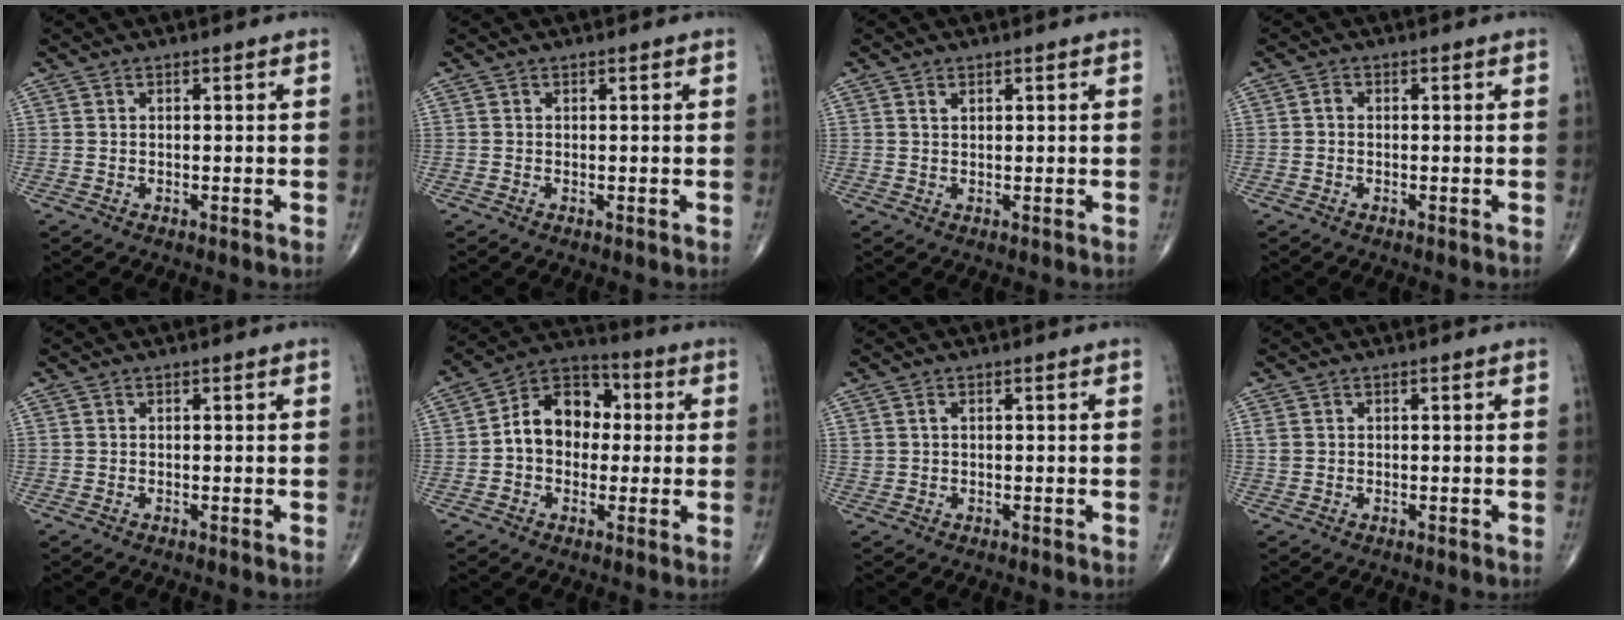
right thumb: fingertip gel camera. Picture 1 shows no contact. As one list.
[{"total": 0.0}, {"total": 1.0, "force": [0.6, 0.6, 0.6], "torque": [-0.007, -0.001, 0.011]}, {"total": 1.0, "force": [-0.2, 0.8, 0.6], "torque": [-0.006, 0.002, -0.007]}, {"total": 0.0}, {"total": 12.6, "force": [0.9, 9.5, 8.3], "torque": [-0.102, 0.030, 0.004]}, {"total": 0.9, "force": [0.4, 0.6, 0.6], "torque": [-0.013, 0.004, 0.010]}, {"total": 1.2, "force": [0.2, 1.0, 0.6], "torque": [-0.017, 0.005, 0.008]}]